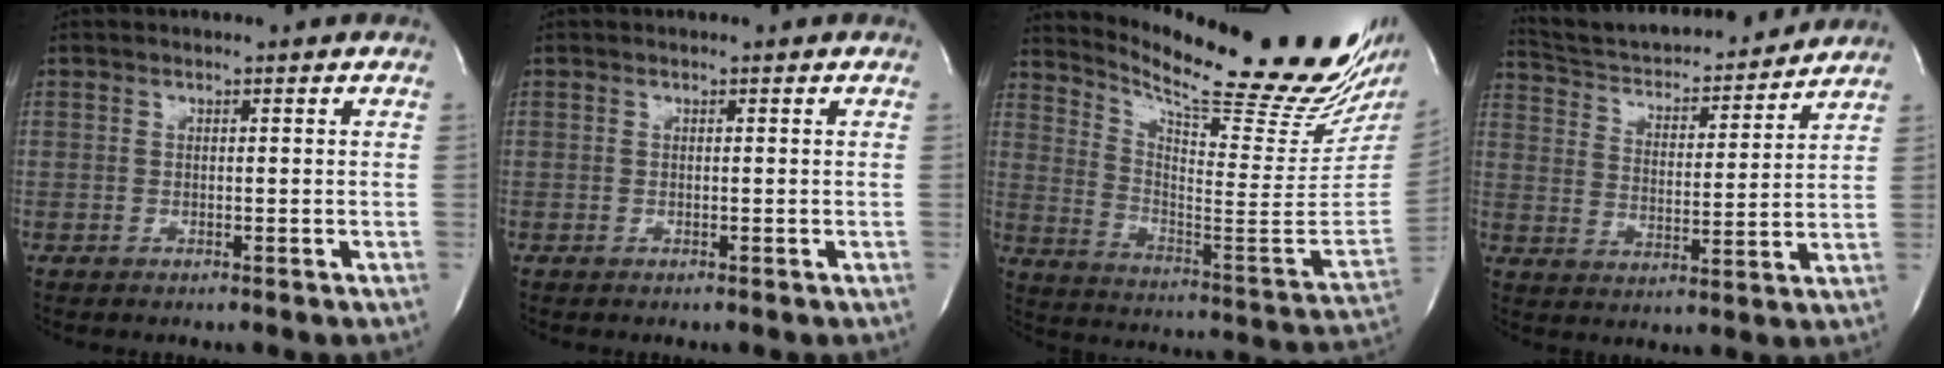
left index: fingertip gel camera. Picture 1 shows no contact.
{"total": 0.0}
{"total": 26.0, "force": [22.4, 1.4, 13.2], "torque": [-0.216, -0.104, 0.308]}
{"total": 18.0, "force": [16.9, 3.1, 5.6], "torque": [-0.086, 0.004, 0.256]}